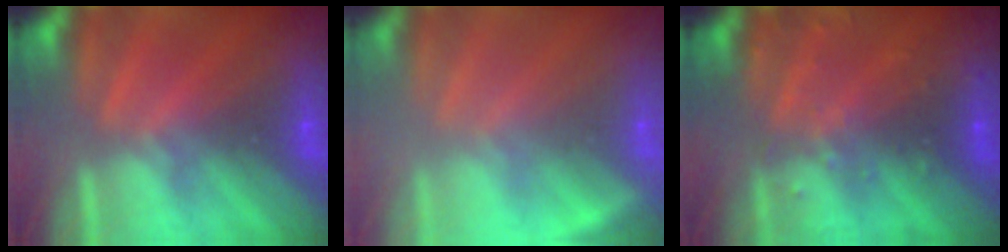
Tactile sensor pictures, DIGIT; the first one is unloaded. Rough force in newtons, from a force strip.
{"total": 2.4}
{"total": 3.2}